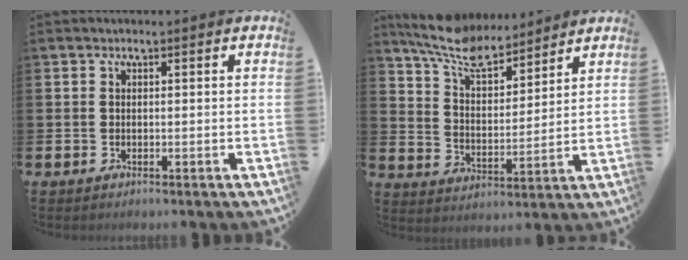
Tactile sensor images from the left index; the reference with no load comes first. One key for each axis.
{"total": 8.6, "fx": 7.8, "fy": 2.6, "fz": 2.7, "tx": -0.084, "ty": -0.042, "tz": 0.141}